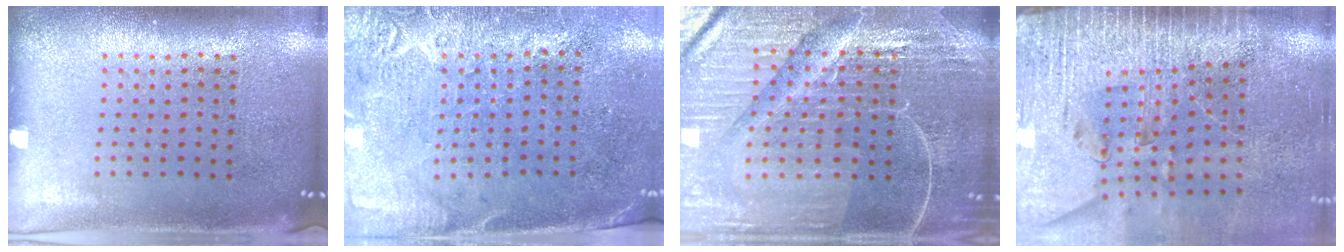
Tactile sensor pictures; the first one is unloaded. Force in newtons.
{"total": 2.8, "press": 2.4, "slide": 1.4}
{"total": 5.8, "press": 5.3, "slide": 2.4}
{"total": 3.7, "press": 3.2, "slide": 1.9}